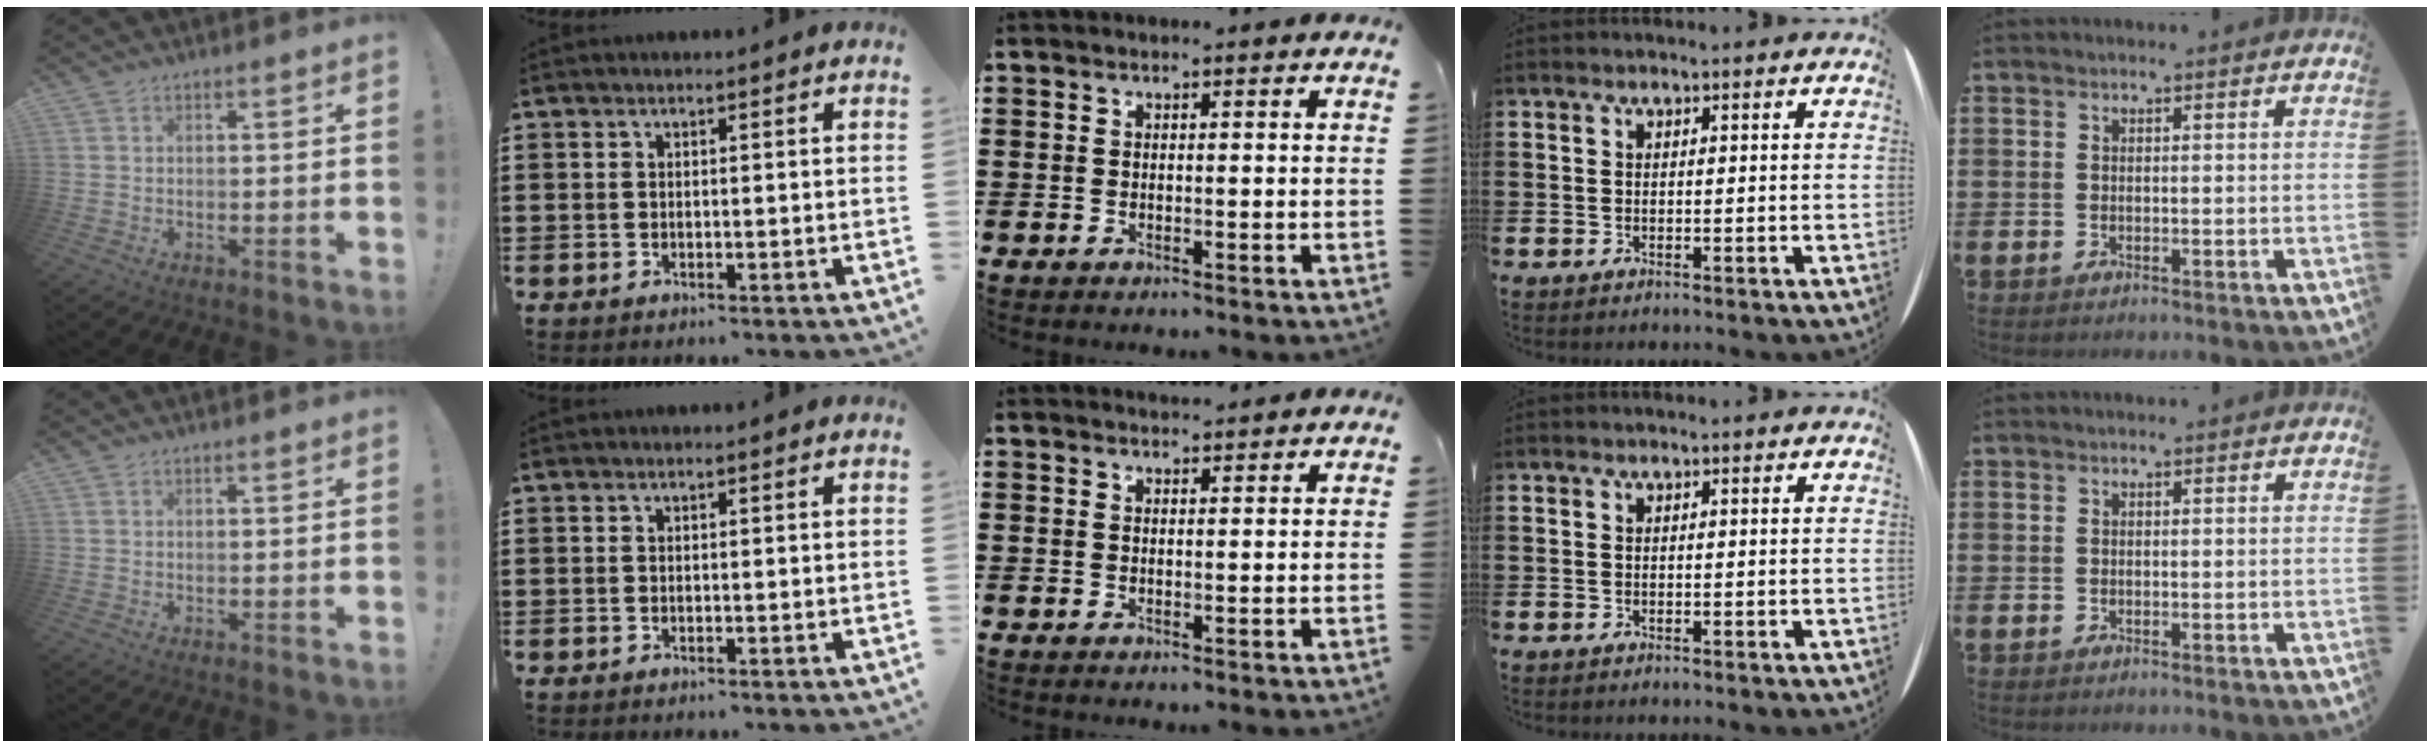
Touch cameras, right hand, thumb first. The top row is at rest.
{"middle": {"total": 1.1, "force": [1.1, 0.2, 0.0], "torque": [-0.003, -0.001, 0.022]}}